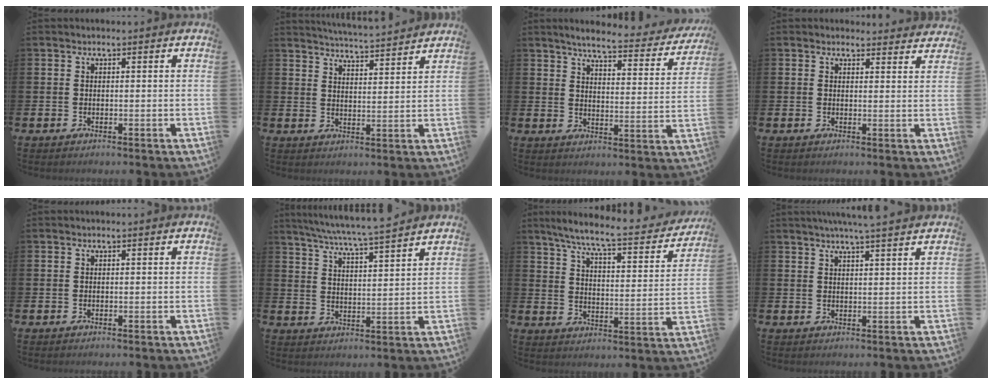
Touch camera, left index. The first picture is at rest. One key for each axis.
{"total": 4.7, "fx": 4.7, "fy": -0.3, "fz": 0.2, "tx": -0.017, "ty": -0.034, "tz": 0.083}
{"total": 5.3, "fx": 4.8, "fy": 0.7, "fz": 1.9, "tx": -0.046, "ty": -0.036, "tz": 0.075}
{"total": 2.2, "fx": 2.2, "fy": 0.5, "fz": -0.2, "tx": 0.009, "ty": -0.012, "tz": 0.038}
{"total": 0.0}
{"total": 6.3, "fx": 6.0, "fy": -0.5, "fz": 1.8, "tx": -0.060, "ty": -0.037, "tz": 0.105}
{"total": 7.4, "fx": 6.5, "fy": 0.6, "fz": 3.5, "tx": -0.089, "ty": -0.048, "tz": 0.105}
{"total": 4.0, "fx": 3.8, "fy": -0.6, "fz": 1.4, "tx": -0.026, "ty": -0.017, "tz": 0.066}